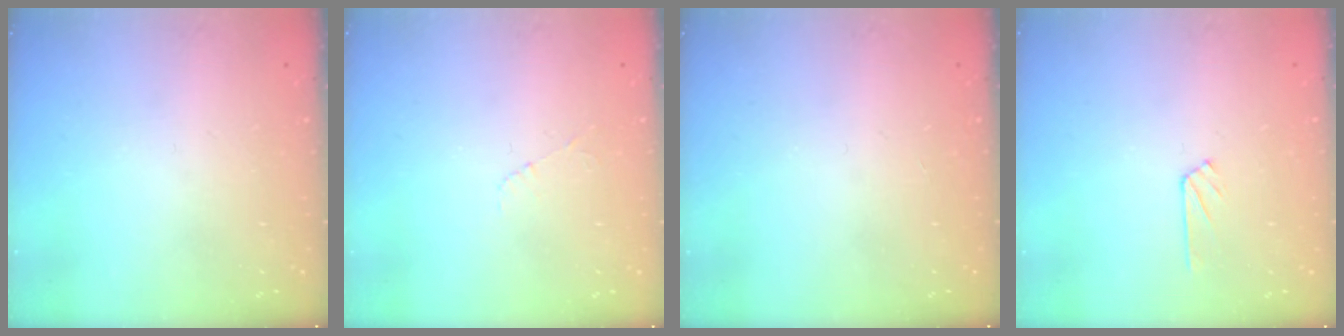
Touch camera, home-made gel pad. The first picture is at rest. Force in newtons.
{"total": 3.3, "press": 3.3, "slide": 0.4}
{"total": 0.0}
{"total": 4.0, "press": 4.0, "slide": 0.5}